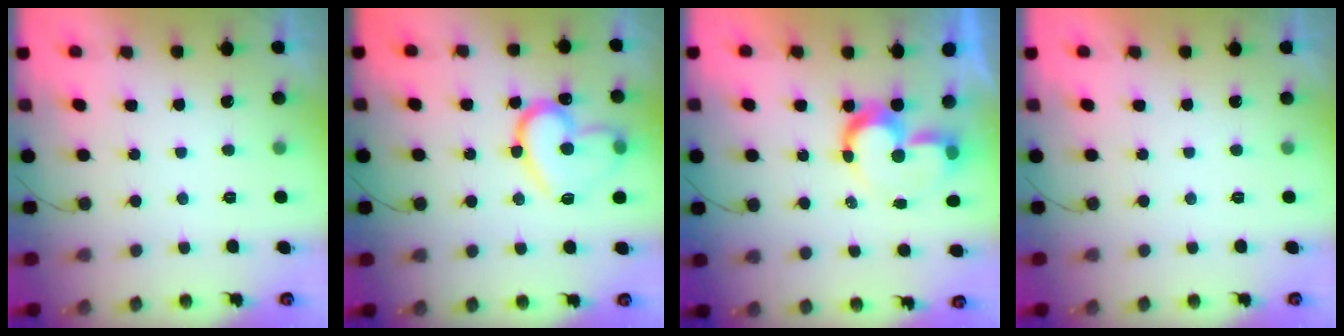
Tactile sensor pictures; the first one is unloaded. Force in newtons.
{"total": 17.7, "press": 17.6, "slide": 1.2}
{"total": 9.3, "press": 9.3, "slide": 0.9}
{"total": 1.8, "press": 1.8, "slide": 0.0}